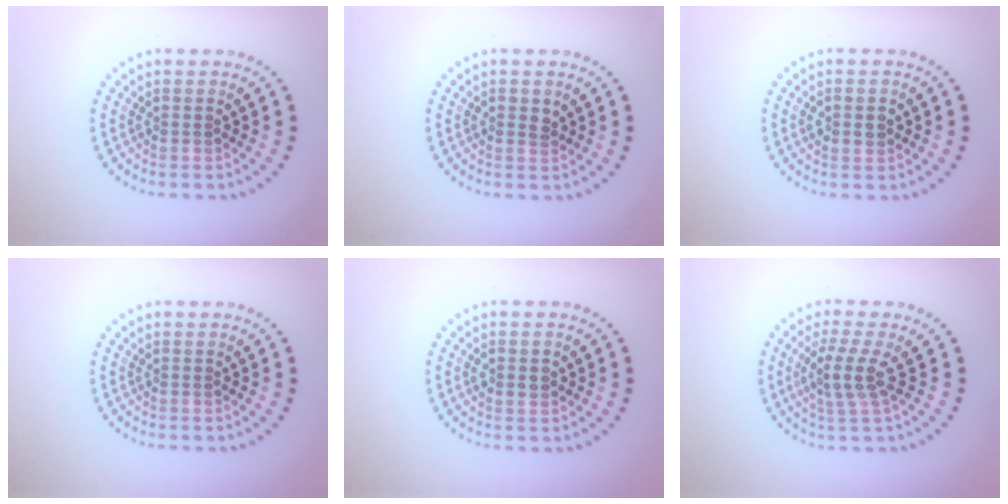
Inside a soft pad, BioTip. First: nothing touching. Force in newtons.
{"total": 1.1, "press": 1.1, "slide": 0.3}
{"total": 1.9, "press": 1.9, "slide": 0.2}
{"total": 0.0}
{"total": 1.3, "press": 1.3, "slide": 0.3}
{"total": 3.2, "press": 2.7, "slide": 1.6}